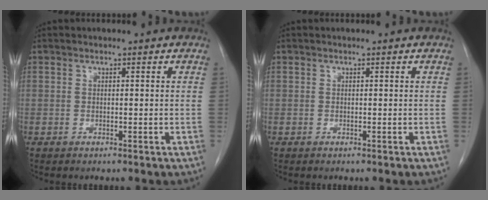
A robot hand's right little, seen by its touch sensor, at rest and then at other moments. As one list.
[{"total": 0.0}]